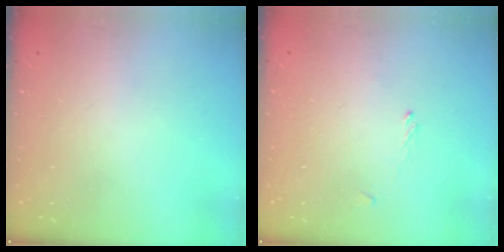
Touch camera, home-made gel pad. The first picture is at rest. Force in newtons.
{"total": 1.1, "press": 1.0, "slide": 0.5}